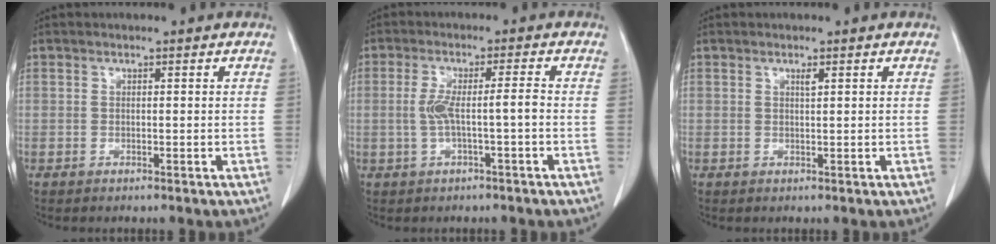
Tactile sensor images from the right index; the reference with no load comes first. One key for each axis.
{"total": 4.8, "fx": -0.8, "fy": 0.0, "fz": 4.7, "tx": -0.095, "ty": 0.014, "tz": -0.011}
{"total": 0.7, "fx": 0.4, "fy": 0.0, "fz": 0.5, "tx": -0.011, "ty": -0.002, "tz": 0.008}